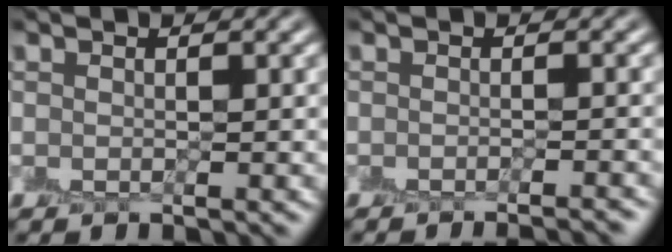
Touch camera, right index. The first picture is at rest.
{"total": 2.2, "force": [-2.1, 0.0, 0.7], "torque": [-0.002, -0.011, -0.027]}